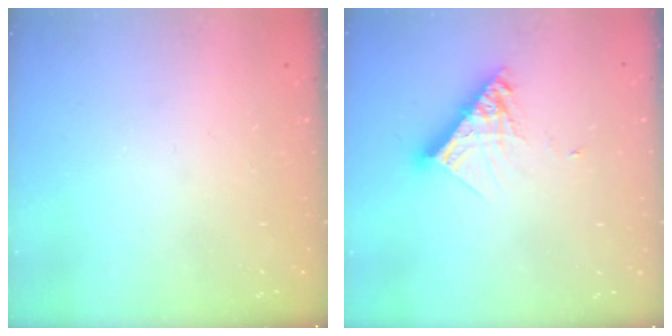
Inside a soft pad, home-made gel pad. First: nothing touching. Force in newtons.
{"total": 10.2, "press": 10.2, "slide": 0.3}